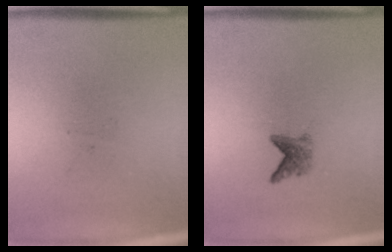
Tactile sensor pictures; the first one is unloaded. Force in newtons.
{"total": 2.1}